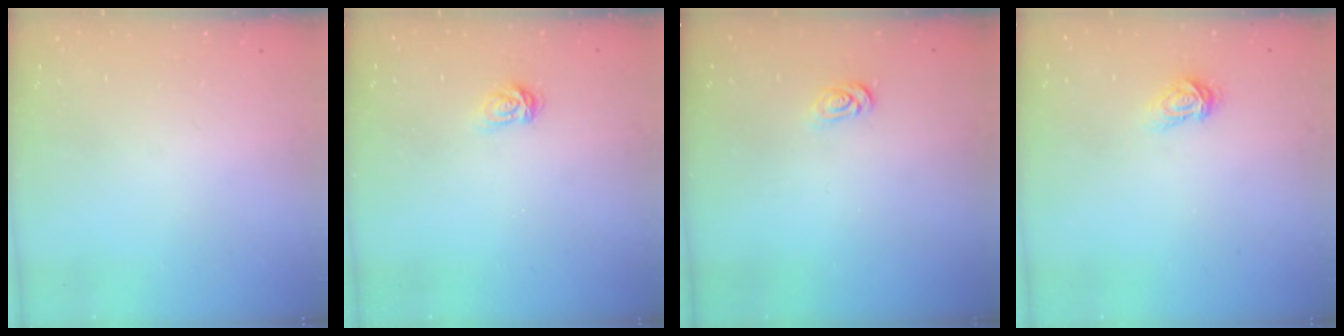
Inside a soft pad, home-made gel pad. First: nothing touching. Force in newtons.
{"total": 5.2, "press": 5.2, "slide": 0.5}
{"total": 2.6, "press": 2.6, "slide": 0.4}
{"total": 3.6, "press": 3.6, "slide": 0.1}